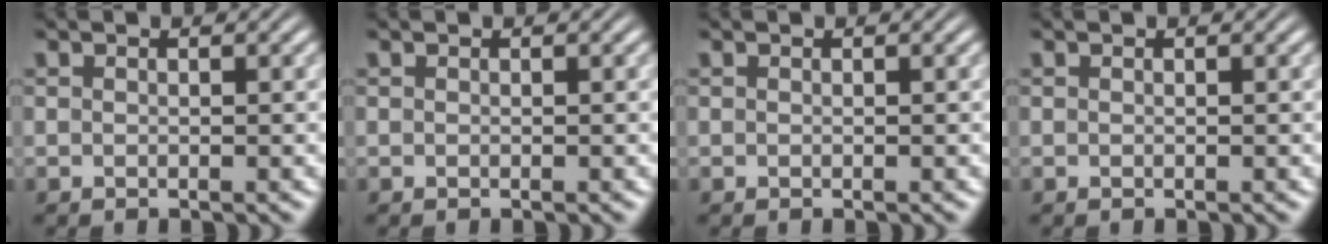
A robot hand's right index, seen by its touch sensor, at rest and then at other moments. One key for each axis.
{"total": 0.0}
{"total": 0.0}
{"total": 0.0}